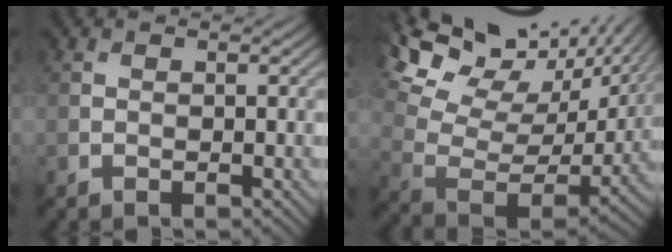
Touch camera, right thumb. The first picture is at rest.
{"total": 18.7, "force": [13.1, 8.0, 10.7], "torque": [-0.233, 0.034, 0.216]}